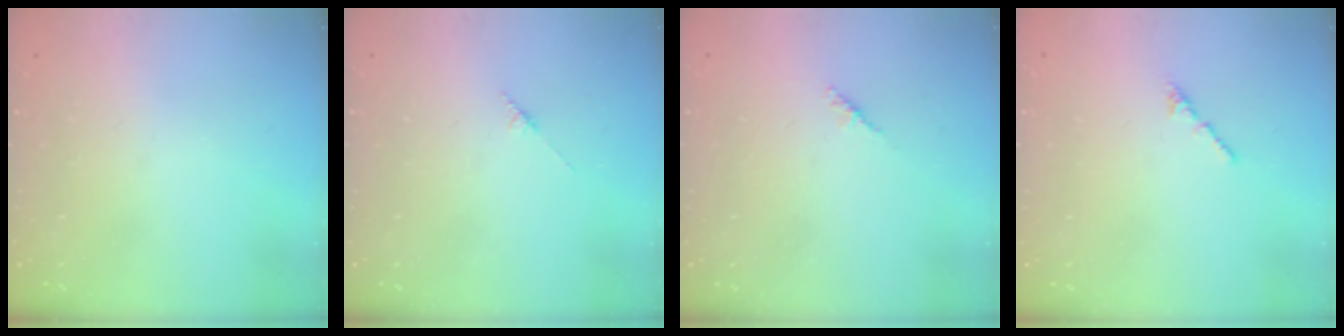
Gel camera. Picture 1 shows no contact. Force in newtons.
{"total": 2.8, "press": 2.8, "slide": 0.4}
{"total": 1.8, "press": 1.7, "slide": 0.6}
{"total": 0.8, "press": 0.7, "slide": 0.5}